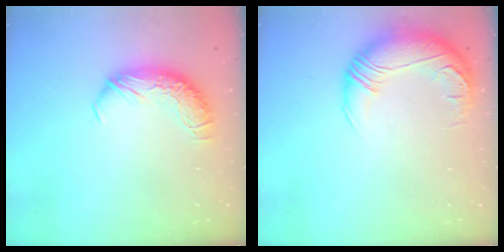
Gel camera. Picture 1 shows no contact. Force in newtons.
{"total": 2.9, "press": 1.1, "slide": 2.6}